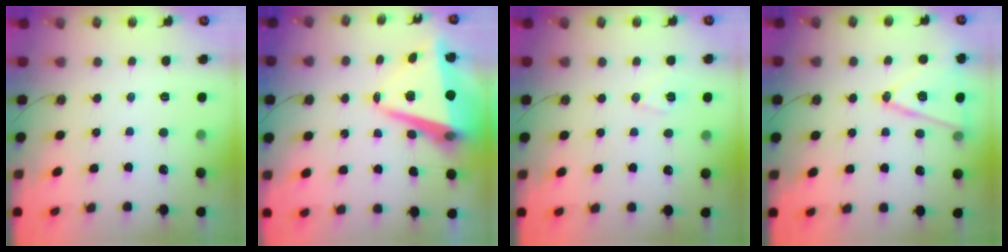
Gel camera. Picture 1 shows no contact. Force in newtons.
{"total": 11.5, "press": 11.3, "slide": 2.0}
{"total": 6.8, "press": 6.6, "slide": 1.7}
{"total": 14.1, "press": 13.6, "slide": 3.6}